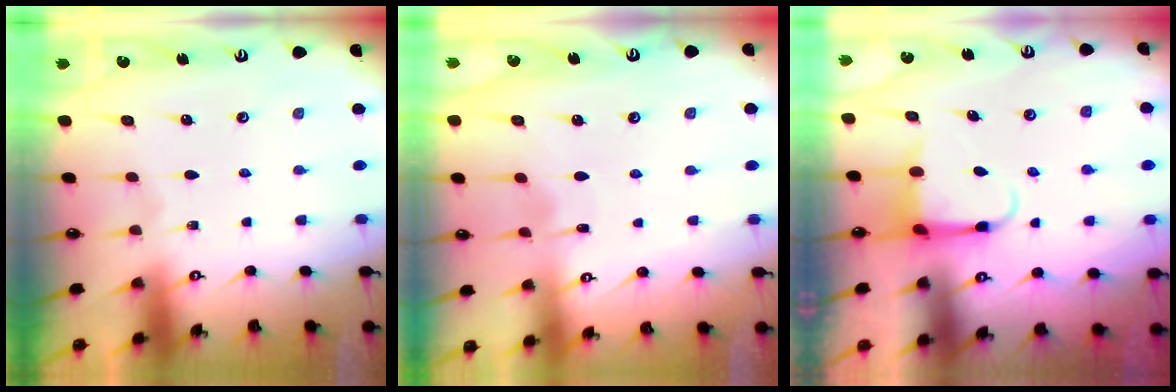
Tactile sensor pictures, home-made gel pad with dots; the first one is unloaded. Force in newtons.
{"total": 3.6, "press": 3.6, "slide": 0.4}
{"total": 3.9, "press": 3.9, "slide": 0.4}